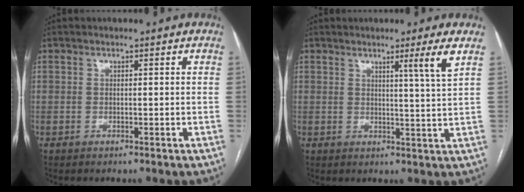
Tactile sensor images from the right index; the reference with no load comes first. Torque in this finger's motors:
{"motor_torque": [0.11, 0.29, 0.15, 0.04]}